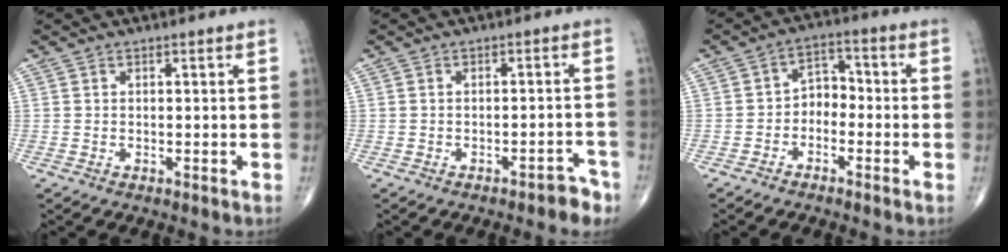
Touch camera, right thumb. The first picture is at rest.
{"total": 3.5, "force": [-2.6, 1.2, 2.0], "torque": [-0.015, 0.025, -0.030]}
{"total": 4.9, "force": [-1.8, 3.5, 2.8], "torque": [-0.025, 0.033, -0.047]}